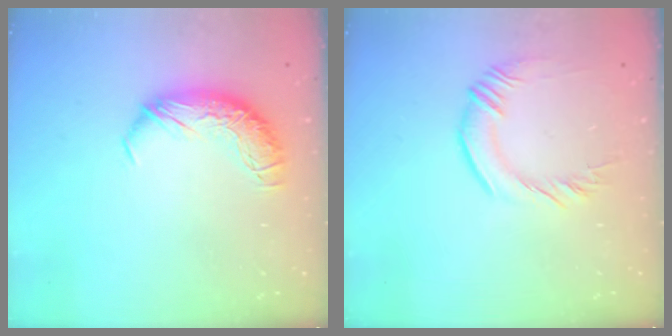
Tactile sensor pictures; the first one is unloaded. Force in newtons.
{"total": 1.2, "press": 0.8, "slide": 0.9}